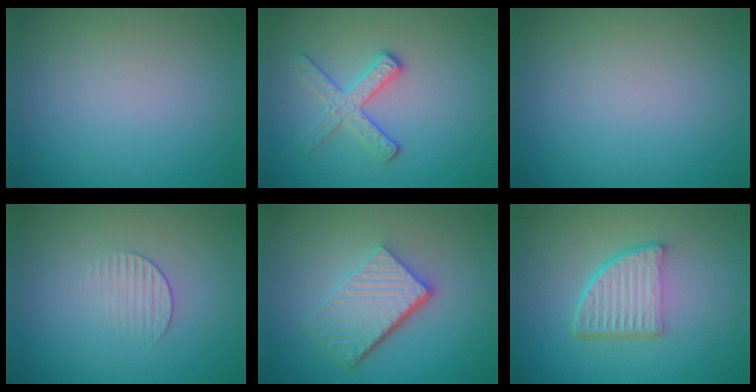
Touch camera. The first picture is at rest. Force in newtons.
{"total": 2.9, "press": 2.6, "slide": 1.3}
{"total": 0.0}
{"total": 1.2, "press": 0.4, "slide": 1.2}
{"total": 5.6, "press": 3.8, "slide": 4.1}
{"total": 5.6, "press": 3.8, "slide": 4.1}